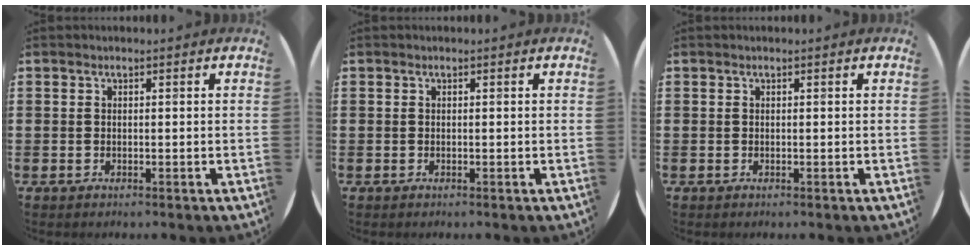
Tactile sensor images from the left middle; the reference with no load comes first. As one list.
[{"total": 0.0}, {"total": 0.0}]